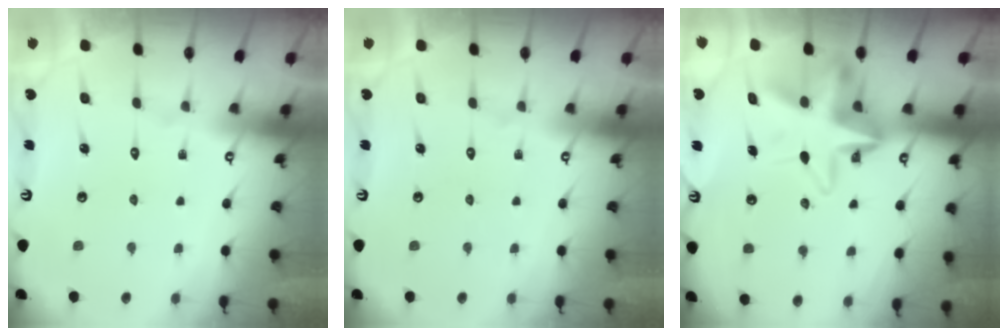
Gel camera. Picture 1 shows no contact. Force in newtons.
{"total": 0.0}
{"total": 10.8, "press": 10.3, "slide": 3.1}